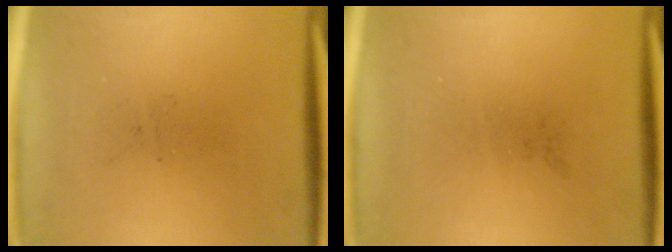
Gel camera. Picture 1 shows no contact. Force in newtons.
{"total": 0.0}